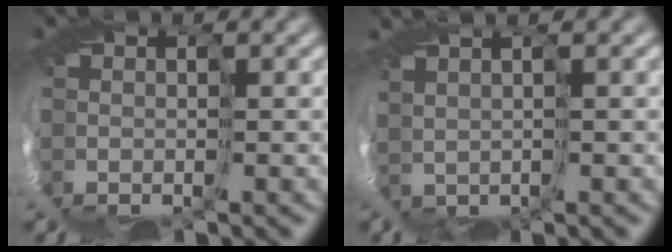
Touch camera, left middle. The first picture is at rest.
{"total": 1.7, "force": [1.7, -0.1, 0.2], "torque": [-0.023, 0.019, 0.037]}